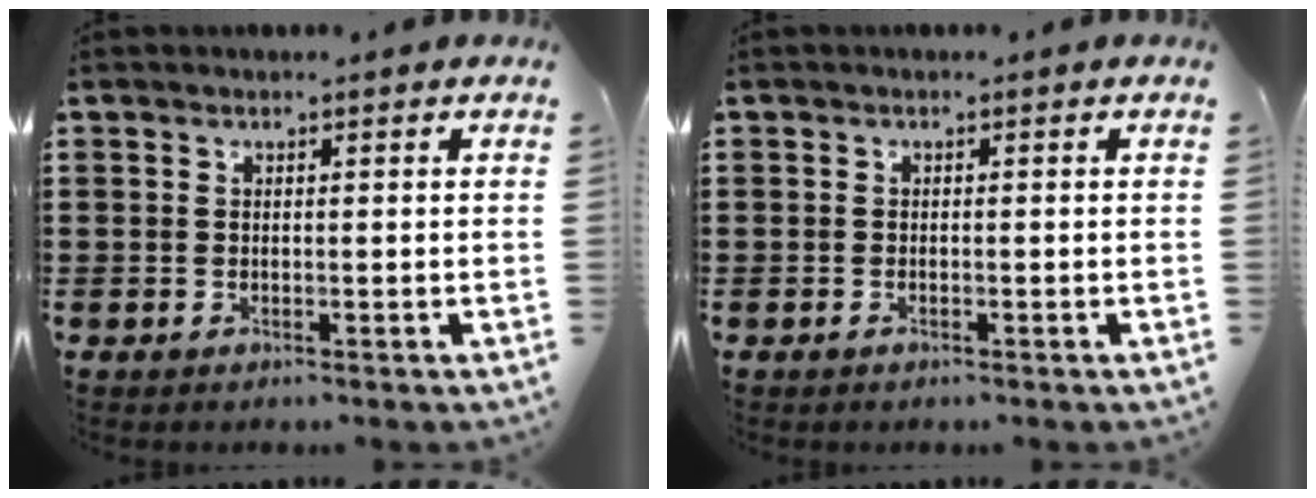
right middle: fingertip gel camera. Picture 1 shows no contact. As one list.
[{"total": 0.5, "force": [-0.4, 0.2, 0.3], "torque": [-0.007, -0.003, -0.007]}]